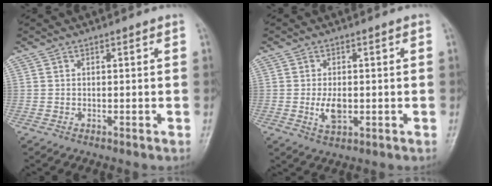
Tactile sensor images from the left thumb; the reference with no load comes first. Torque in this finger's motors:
{"motor_torque": [0.76, 0.90, 0.72, 0.07, 0.03]}